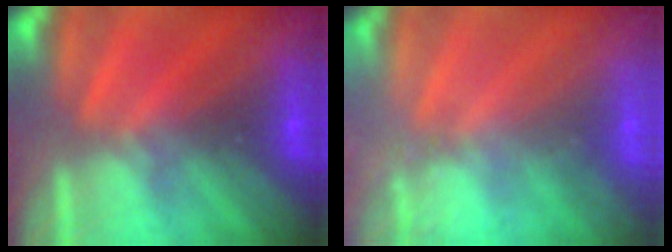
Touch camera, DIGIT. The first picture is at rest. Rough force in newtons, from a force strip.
{"total": 2.6}